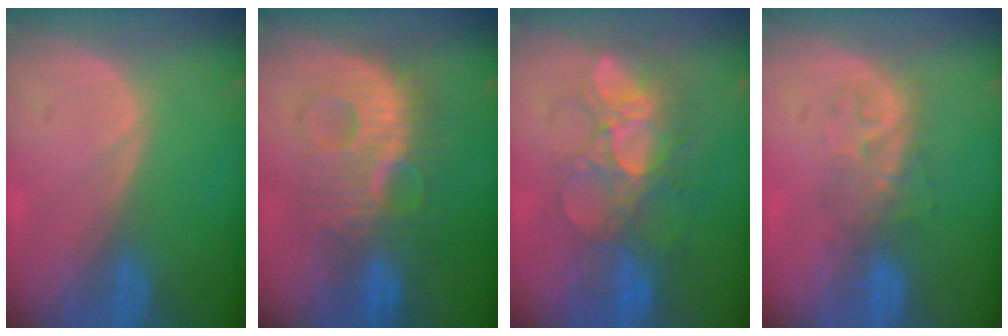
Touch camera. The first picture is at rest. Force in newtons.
{"total": 9.4, "press": 9.4, "slide": 0.8}
{"total": 8.7, "press": 8.3, "slide": 2.4}
{"total": 4.6, "press": 4.5, "slide": 1.1}